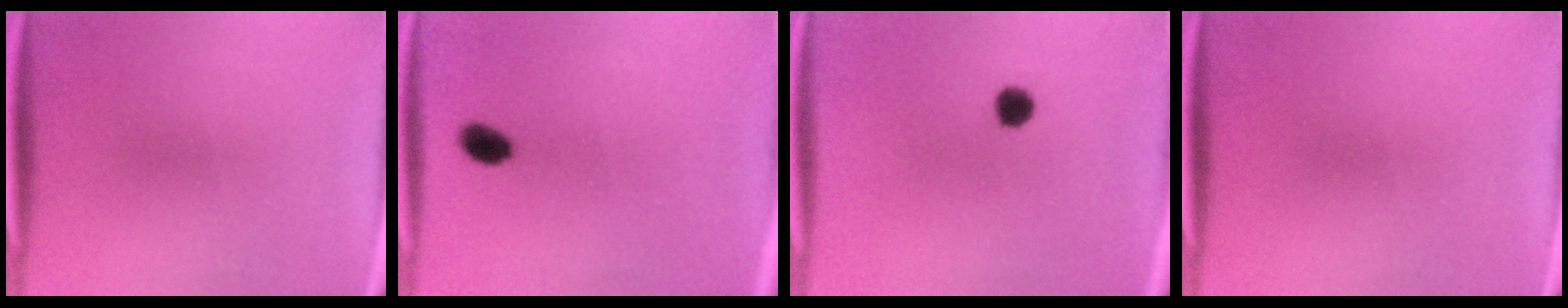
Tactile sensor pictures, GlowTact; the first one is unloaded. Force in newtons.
{"total": 3.1}
{"total": 3.0}
{"total": 0.0}